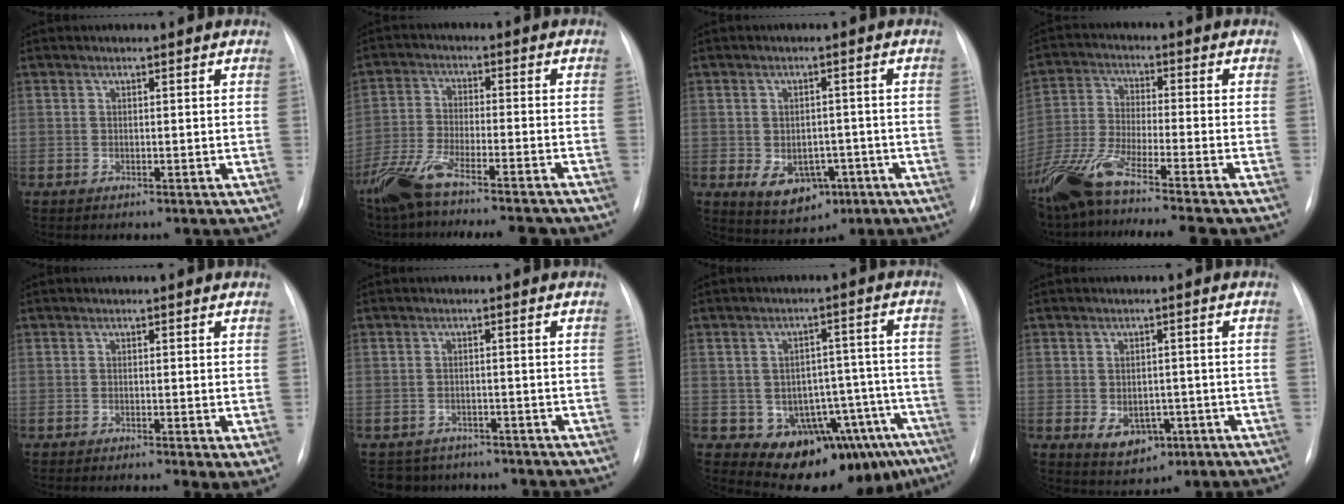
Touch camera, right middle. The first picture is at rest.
{"total": 16.6, "force": [-13.8, 2.5, 8.9], "torque": [-0.179, -0.018, -0.225]}
{"total": 6.6, "force": [-2.4, 4.7, 3.9], "torque": [-0.061, 0.008, -0.022]}
{"total": 15.2, "force": [-12.0, 0.0, 9.3], "torque": [-0.198, -0.034, -0.211]}
{"total": 2.1, "force": [-0.6, 0.3, 2.0], "torque": [-0.026, -0.007, -0.011]}
{"total": 4.9, "force": [-4.3, 2.3, -0.3], "torque": [0.007, 0.006, -0.060]}
{"total": 14.3, "force": [-8.6, 8.4, 7.8], "torque": [-0.066, 0.050, -0.104]}
{"total": 5.2, "force": [-1.6, 3.7, 3.3], "torque": [-0.049, 0.006, -0.009]}